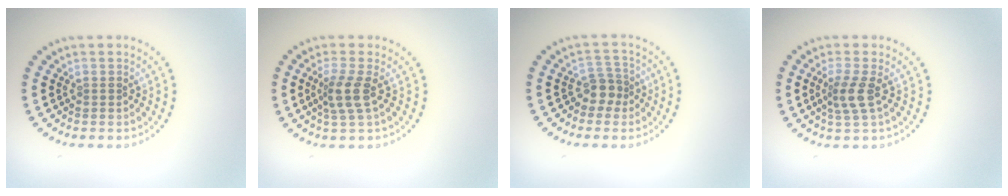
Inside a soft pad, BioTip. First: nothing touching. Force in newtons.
{"total": 2.6, "press": 2.0, "slide": 1.7}
{"total": 2.0, "press": 1.7, "slide": 1.1}
{"total": 2.5, "press": 1.9, "slide": 1.6}